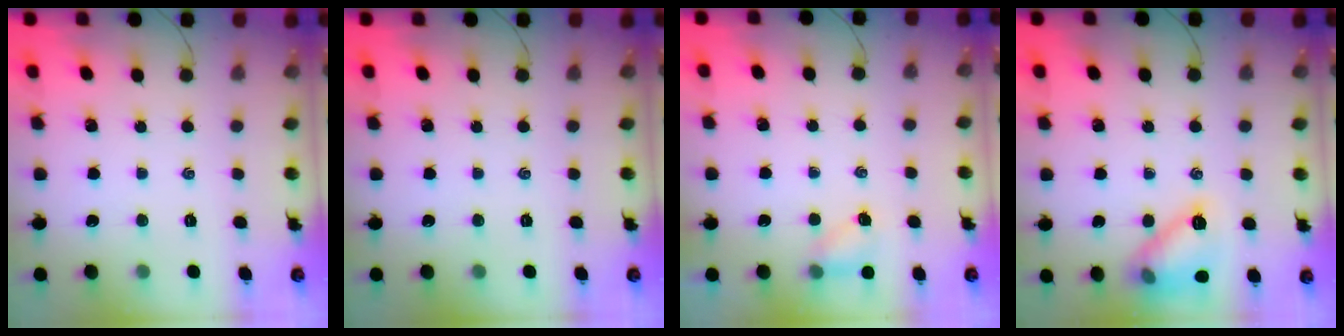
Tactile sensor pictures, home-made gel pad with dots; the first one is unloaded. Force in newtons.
{"total": 0.0}
{"total": 4.6, "press": 4.4, "slide": 1.3}
{"total": 12.7, "press": 12.7, "slide": 0.5}